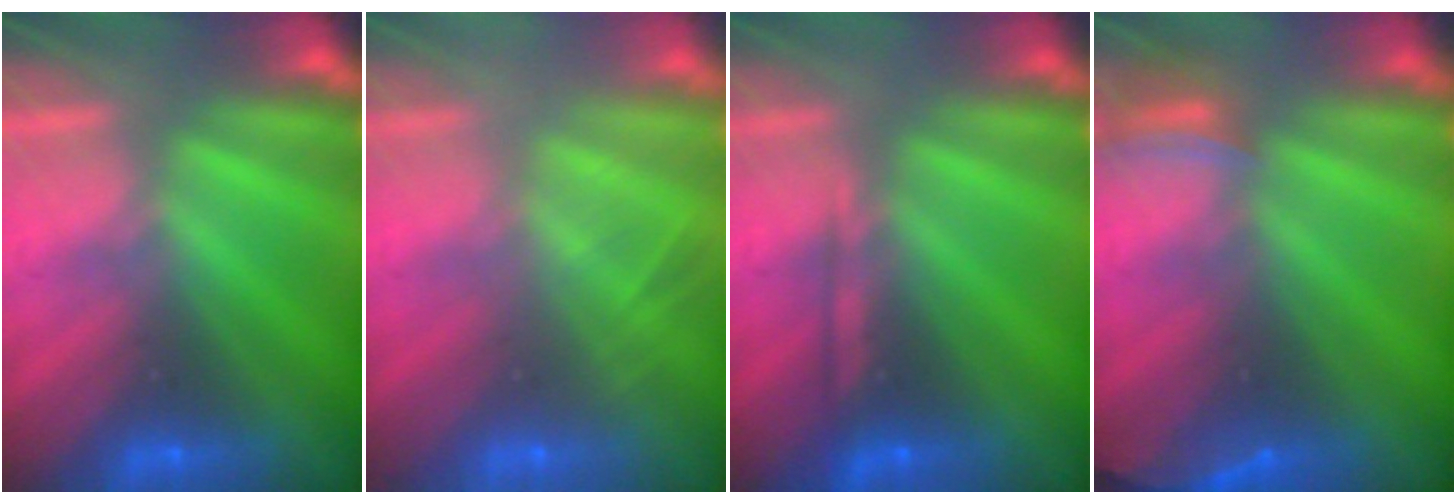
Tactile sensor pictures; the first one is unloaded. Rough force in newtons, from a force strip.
{"total": 2.0}
{"total": 2.2}
{"total": 2.6}